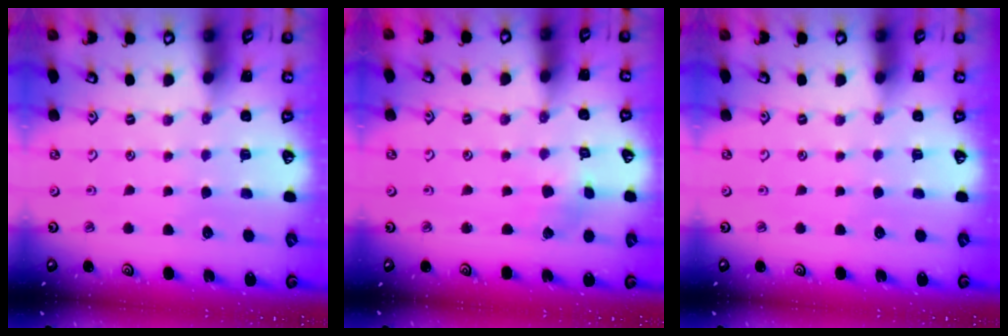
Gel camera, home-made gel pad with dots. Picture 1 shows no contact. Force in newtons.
{"total": 2.3, "press": 2.3, "slide": 0.3}
{"total": 0.0}